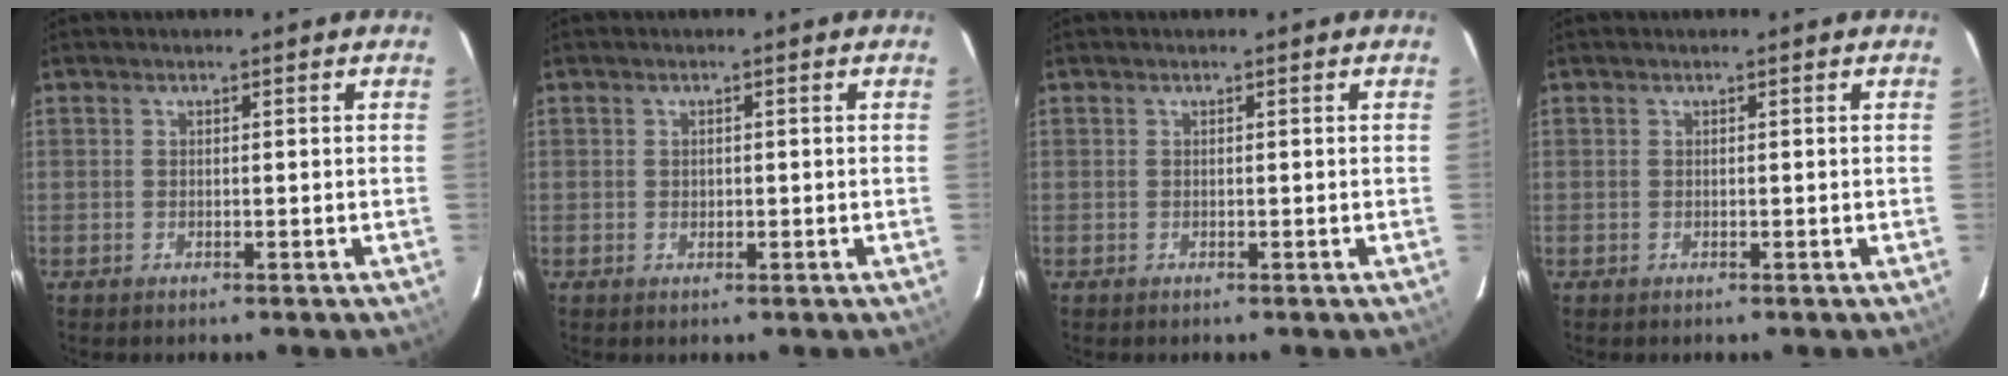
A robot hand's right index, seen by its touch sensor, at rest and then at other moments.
{"total": 0.7, "force": [0.0, 0.7, 0.1], "torque": [0.001, 0.001, 0.002]}
{"total": 0.0}
{"total": 0.0}